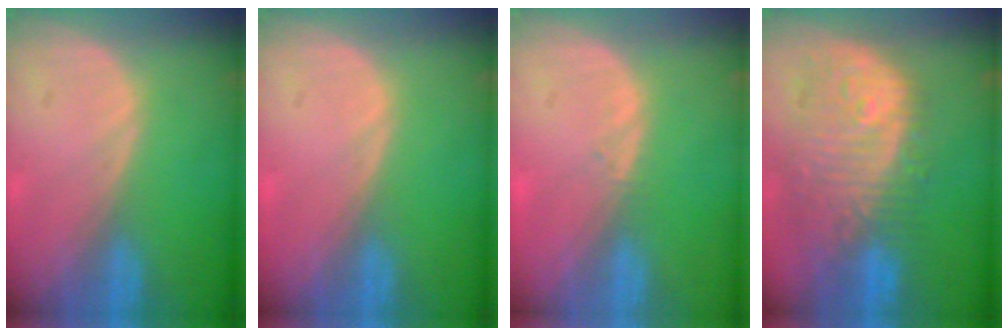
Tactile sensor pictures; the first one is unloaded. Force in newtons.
{"total": 0.0}
{"total": 0.6, "press": 0.5, "slide": 0.4}
{"total": 12.0, "press": 10.8, "slide": 5.3}